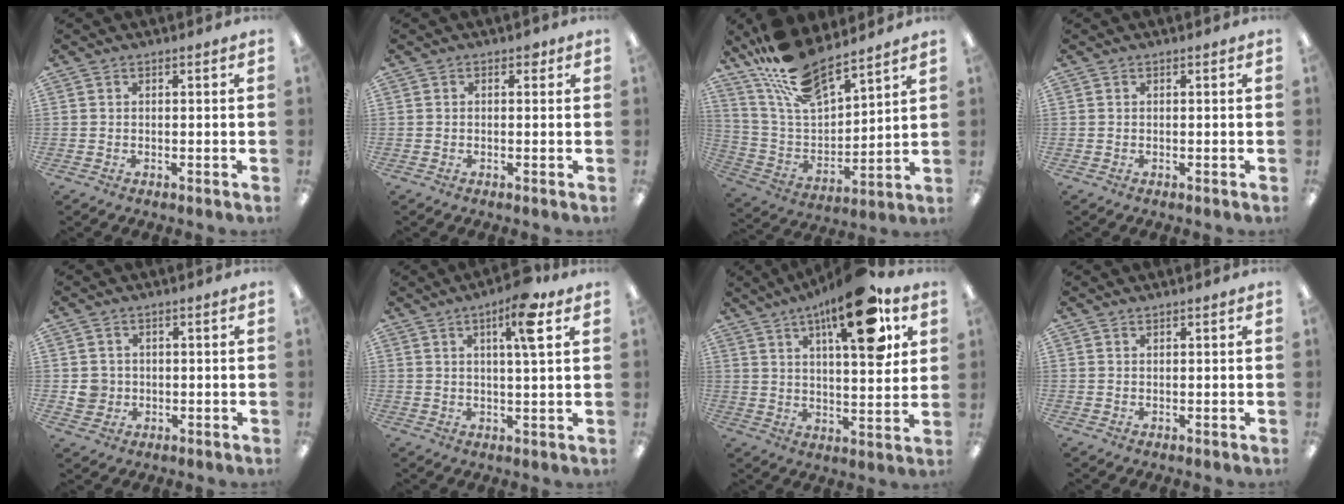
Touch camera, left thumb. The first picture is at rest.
{"total": 1.3, "force": [0.6, 0.8, 0.8], "torque": [-0.009, 0.000, 0.008]}
{"total": 16.3, "force": [14.0, 4.9, 6.9], "torque": [-0.159, -0.085, 0.255]}
{"total": 0.0}
{"total": 3.8, "force": [0.2, 3.7, 0.7], "torque": [-0.012, 0.005, 0.005]}
{"total": 9.5, "force": [4.9, 1.9, 8.0], "torque": [-0.124, -0.008, 0.073]}
{"total": 18.9, "force": [10.4, 6.0, 14.6], "torque": [-0.213, -0.047, 0.157]}
{"total": 0.8, "force": [0.7, 0.1, 0.3], "torque": [-0.006, 0.000, 0.013]}